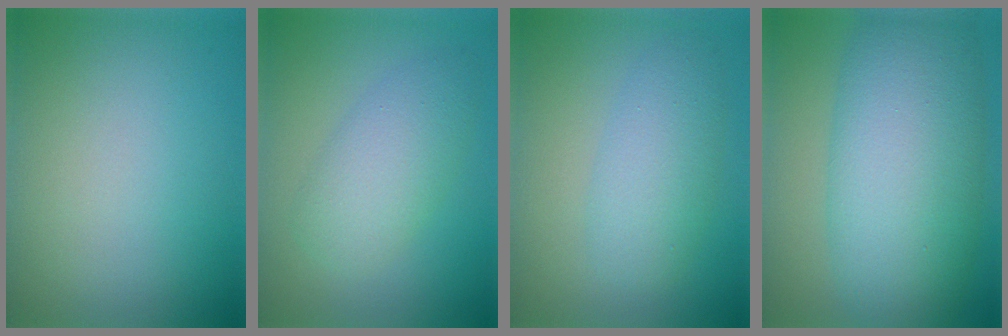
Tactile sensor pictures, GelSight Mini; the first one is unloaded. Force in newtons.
{"total": 4.3, "press": 4.3, "slide": 0.2}
{"total": 4.1, "press": 4.1, "slide": 0.2}
{"total": 11.8, "press": 11.8, "slide": 0.2}